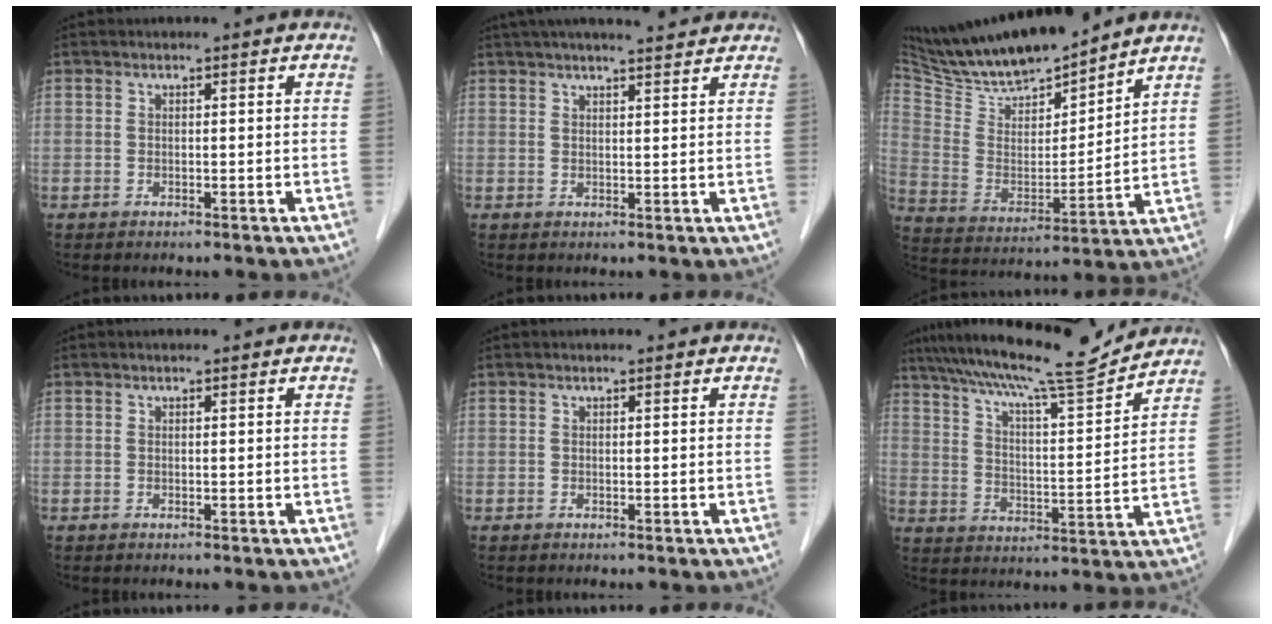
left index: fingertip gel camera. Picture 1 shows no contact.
{"total": 7.3, "force": [5.9, 0.8, 4.2], "torque": [-0.060, 0.012, 0.066]}
{"total": 15.2, "force": [13.5, 2.1, 6.5], "torque": [-0.120, -0.020, 0.250]}
{"total": 0.0}
{"total": 0.0}
{"total": 13.6, "force": [12.0, -0.2, 6.2], "torque": [-0.109, -0.016, 0.179]}